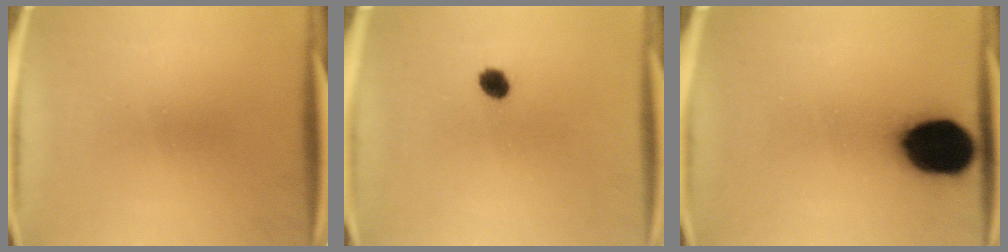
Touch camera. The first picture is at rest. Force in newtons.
{"total": 2.9}
{"total": 19.8}